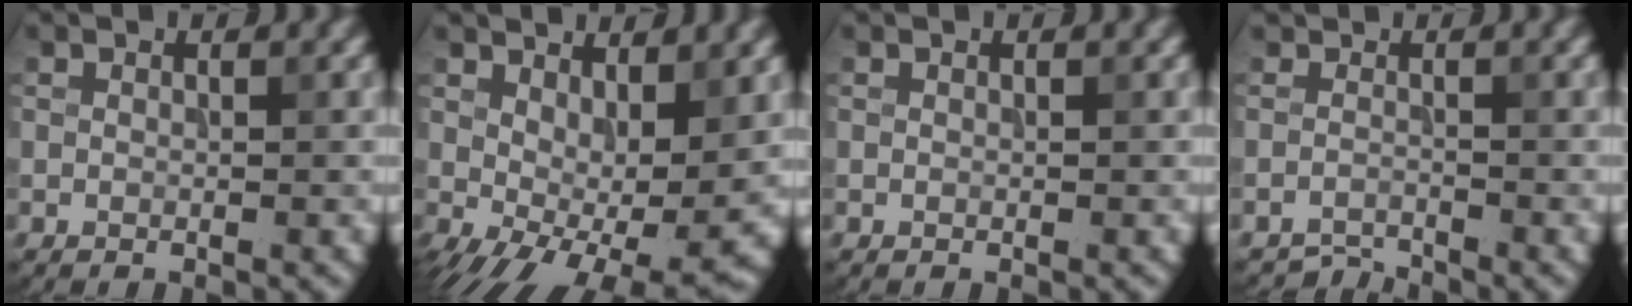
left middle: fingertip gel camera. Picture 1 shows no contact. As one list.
[{"total": 10.2, "force": [0.3, 4.8, 9.0], "torque": [-0.146, -0.016, 0.025]}, {"total": 0.0}, {"total": 1.5, "force": [-1.5, 0.1, -0.4], "torque": [0.007, 0.004, -0.030]}]